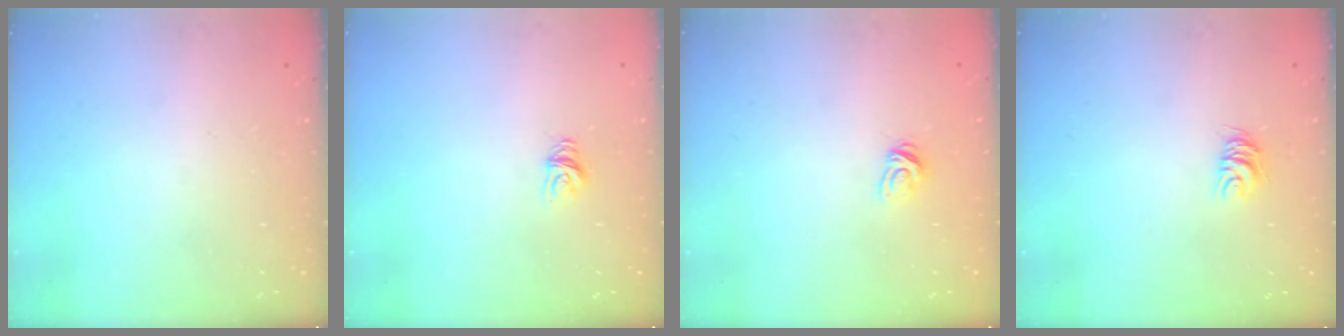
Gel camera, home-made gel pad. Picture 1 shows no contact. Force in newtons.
{"total": 4.7, "press": 4.7, "slide": 0.3}
{"total": 4.9, "press": 4.8, "slide": 0.4}
{"total": 6.2, "press": 6.2, "slide": 0.1}